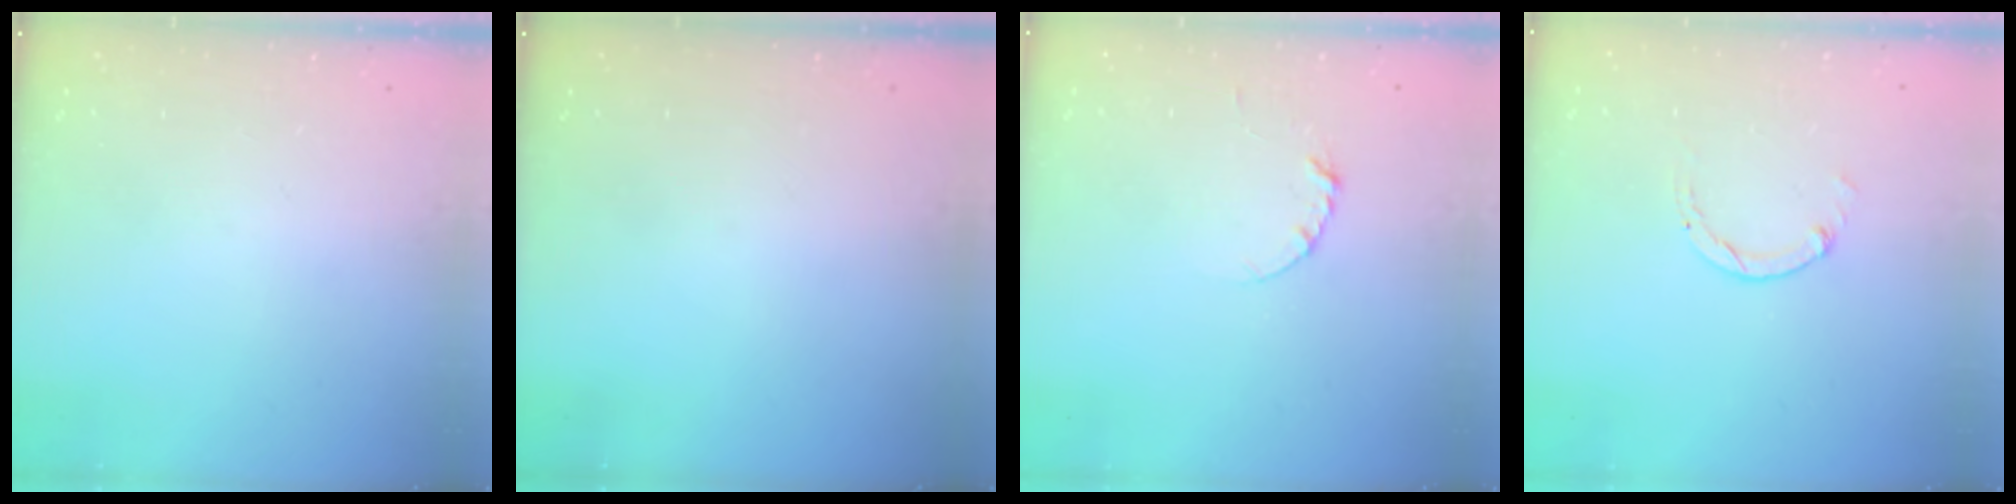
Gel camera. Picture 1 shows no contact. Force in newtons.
{"total": 0.0}
{"total": 3.5, "press": 3.5, "slide": 0.4}
{"total": 0.0}